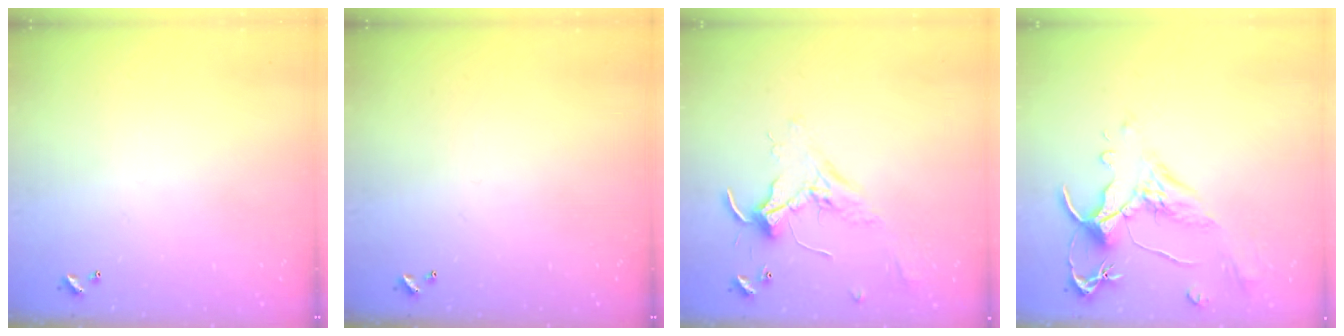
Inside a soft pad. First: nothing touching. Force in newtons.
{"total": 0.0}
{"total": 2.1, "press": 2.1, "slide": 0.5}
{"total": 1.5, "press": 1.0, "slide": 1.1}